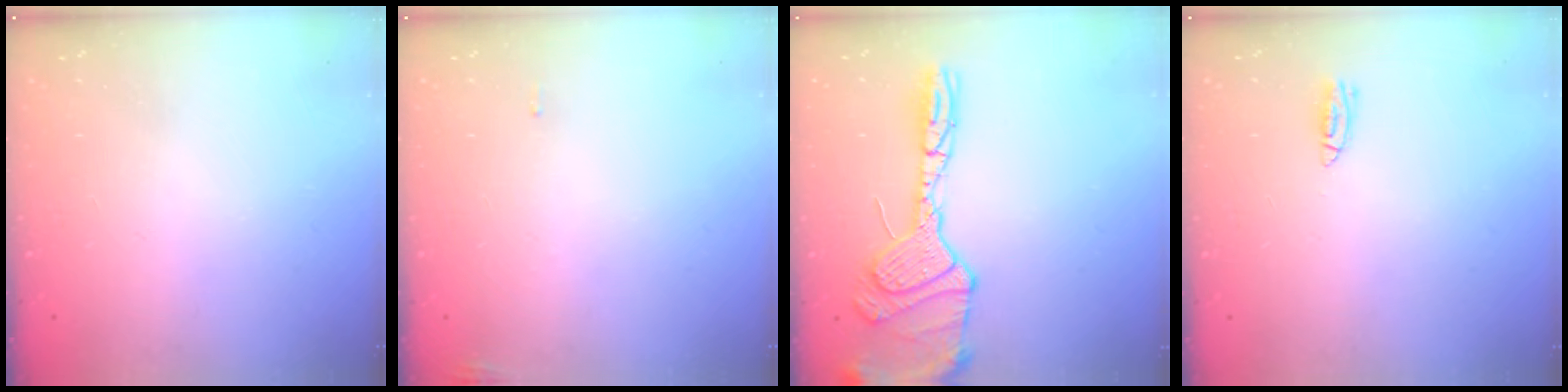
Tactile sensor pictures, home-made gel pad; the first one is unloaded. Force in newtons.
{"total": 7.4, "press": 5.5, "slide": 5.0}
{"total": 20.2, "press": 19.4, "slide": 5.7}
{"total": 4.1, "press": 3.5, "slide": 2.1}